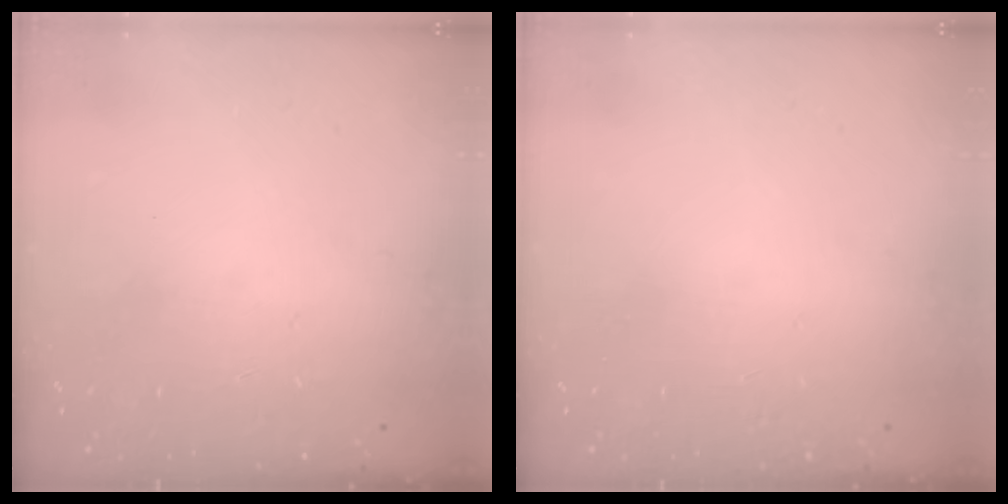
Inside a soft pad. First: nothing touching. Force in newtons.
{"total": 0.0}